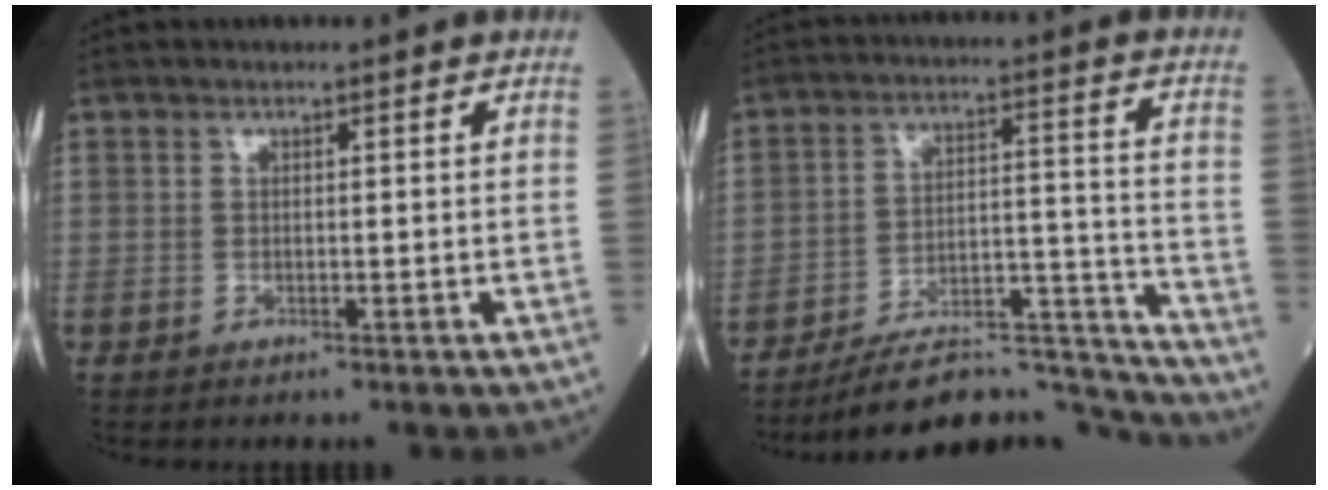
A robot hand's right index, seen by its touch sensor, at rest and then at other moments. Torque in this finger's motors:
{"motor_torque": [-0.12, -0.96, 0.32, 0.04]}